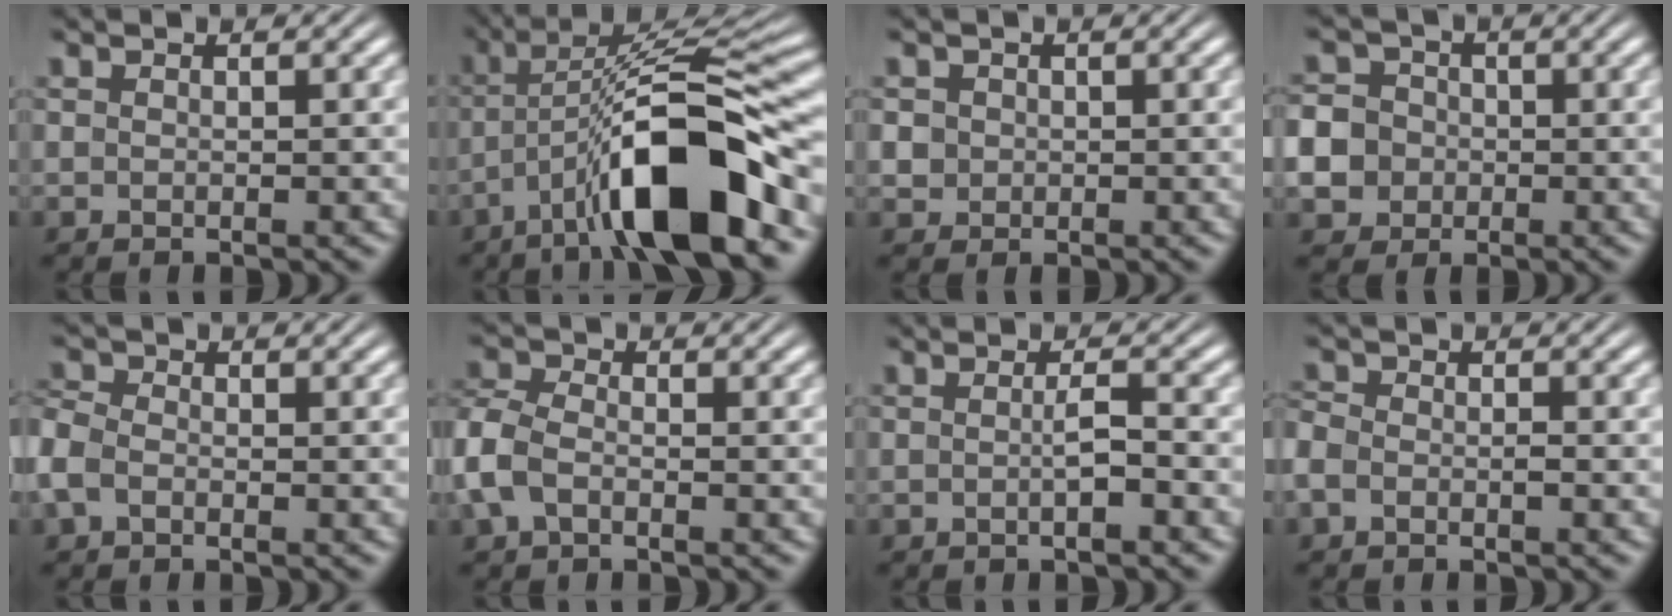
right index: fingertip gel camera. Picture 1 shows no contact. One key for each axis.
{"total": 11.0, "fx": -1.7, "fy": 3.7, "fz": 10.2, "tx": -0.163, "ty": -0.001, "tz": -0.025}
{"total": 2.7, "fx": -0.1, "fy": 2.6, "fz": 0.8, "tx": -0.030, "ty": -0.010, "tz": 0.003}
{"total": 8.5, "fx": -1.4, "fy": 7.8, "fz": 3.1, "tx": -0.079, "ty": -0.032, "tz": -0.022}
{"total": 2.8, "fx": -0.9, "fy": 2.2, "fz": 1.4, "tx": -0.048, "ty": -0.011, "tz": -0.015}
{"total": 4.4, "fx": -0.9, "fy": 3.6, "fz": 2.3, "tx": -0.072, "ty": -0.012, "tz": -0.016}
{"total": 1.6, "fx": -0.8, "fy": 0.0, "fz": 1.4, "tx": -0.019, "ty": 0.002, "tz": -0.017}
{"total": 2.2, "fx": -0.9, "fy": 1.7, "fz": 1.0, "tx": -0.035, "ty": -0.009, "tz": -0.017}